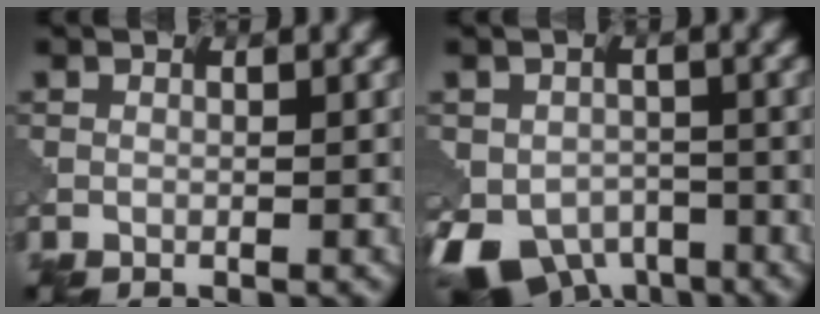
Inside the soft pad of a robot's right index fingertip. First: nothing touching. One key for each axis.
{"total": 7.9, "fx": -4.3, "fy": 5.1, "fz": 4.2, "tx": -0.077, "ty": -0.020, "tz": -0.073}